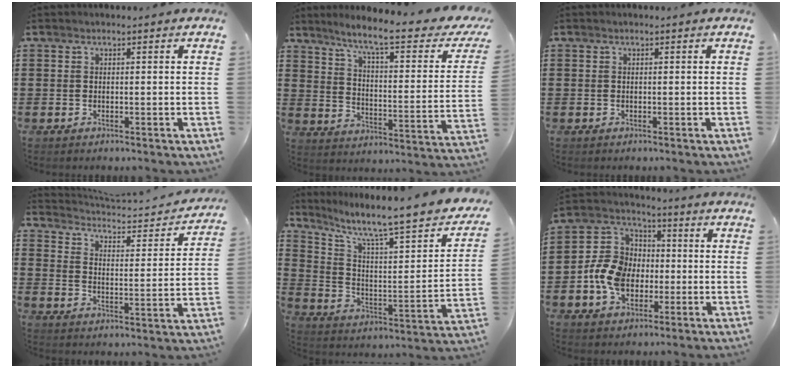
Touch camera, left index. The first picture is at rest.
{"total": 8.3, "force": [6.2, -0.2, 5.5], "torque": [-0.122, -0.045, 0.093]}
{"total": 0.0}
{"total": 2.6, "force": [2.5, 0.5, 0.8], "torque": [-0.036, -0.025, 0.031]}
{"total": 8.7, "force": [6.8, 0.9, 5.4], "torque": [-0.117, -0.055, 0.102]}
{"total": 9.5, "force": [-2.2, 7.5, 5.3], "torque": [-0.139, 0.022, -0.043]}